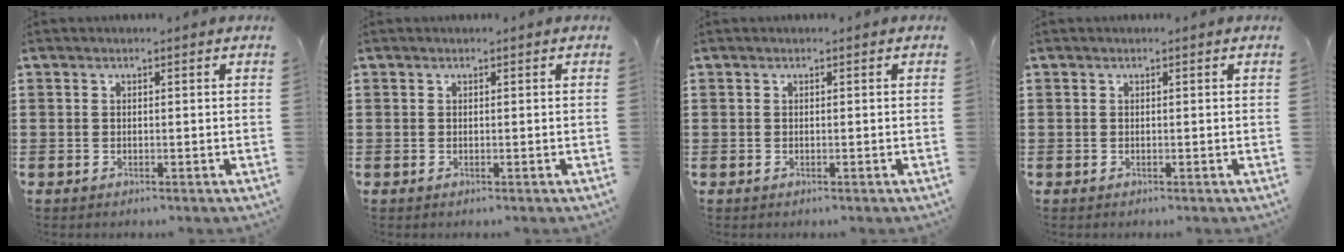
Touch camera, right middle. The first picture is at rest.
{"total": 0.0}
{"total": 0.0}
{"total": 0.0}